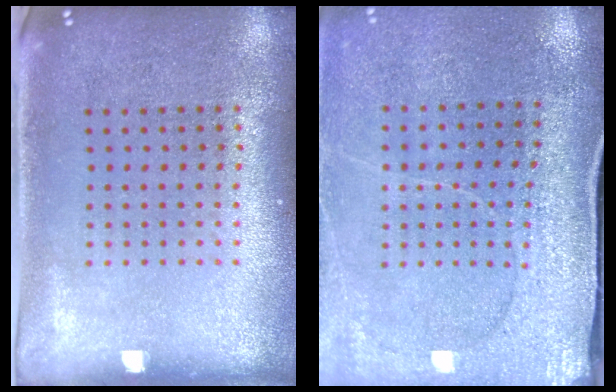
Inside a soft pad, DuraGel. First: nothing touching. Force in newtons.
{"total": 2.9, "press": 2.9, "slide": 0.4}